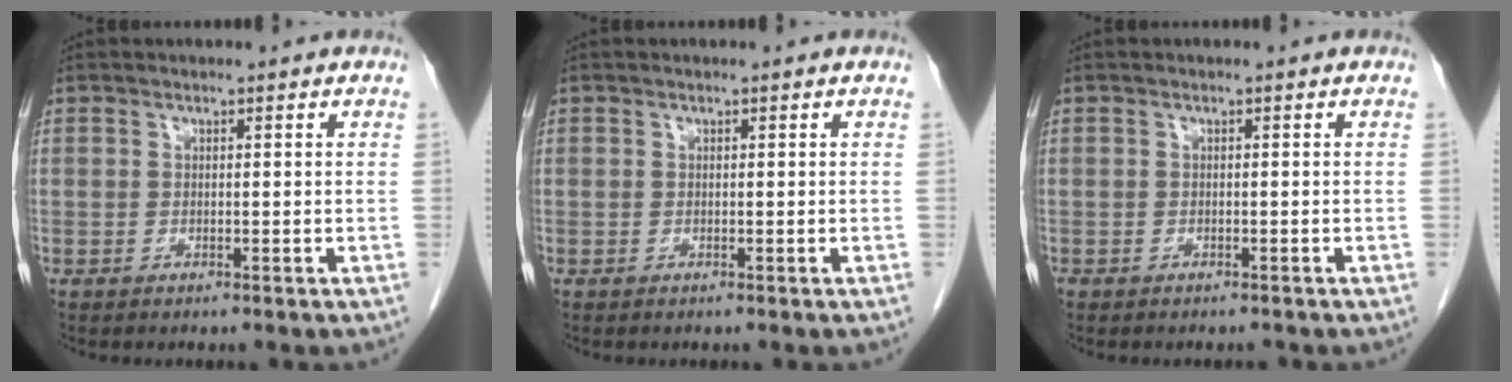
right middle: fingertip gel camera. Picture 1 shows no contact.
{"total": 0.0}
{"total": 1.3, "force": [-1.1, 0.7, 0.2], "torque": [-0.007, -0.001, -0.018]}